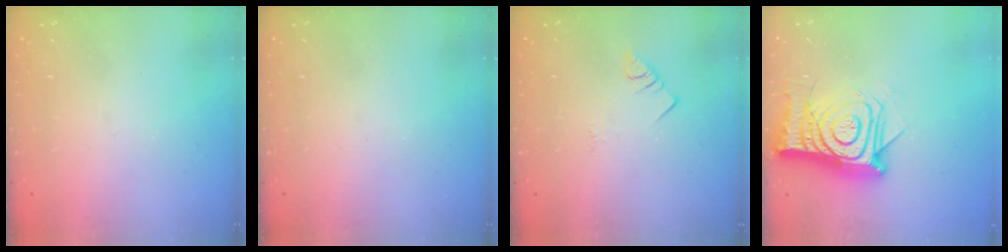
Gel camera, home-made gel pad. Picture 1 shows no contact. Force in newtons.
{"total": 0.0}
{"total": 2.4, "press": 2.3, "slide": 0.4}
{"total": 19.5, "press": 19.4, "slide": 1.3}